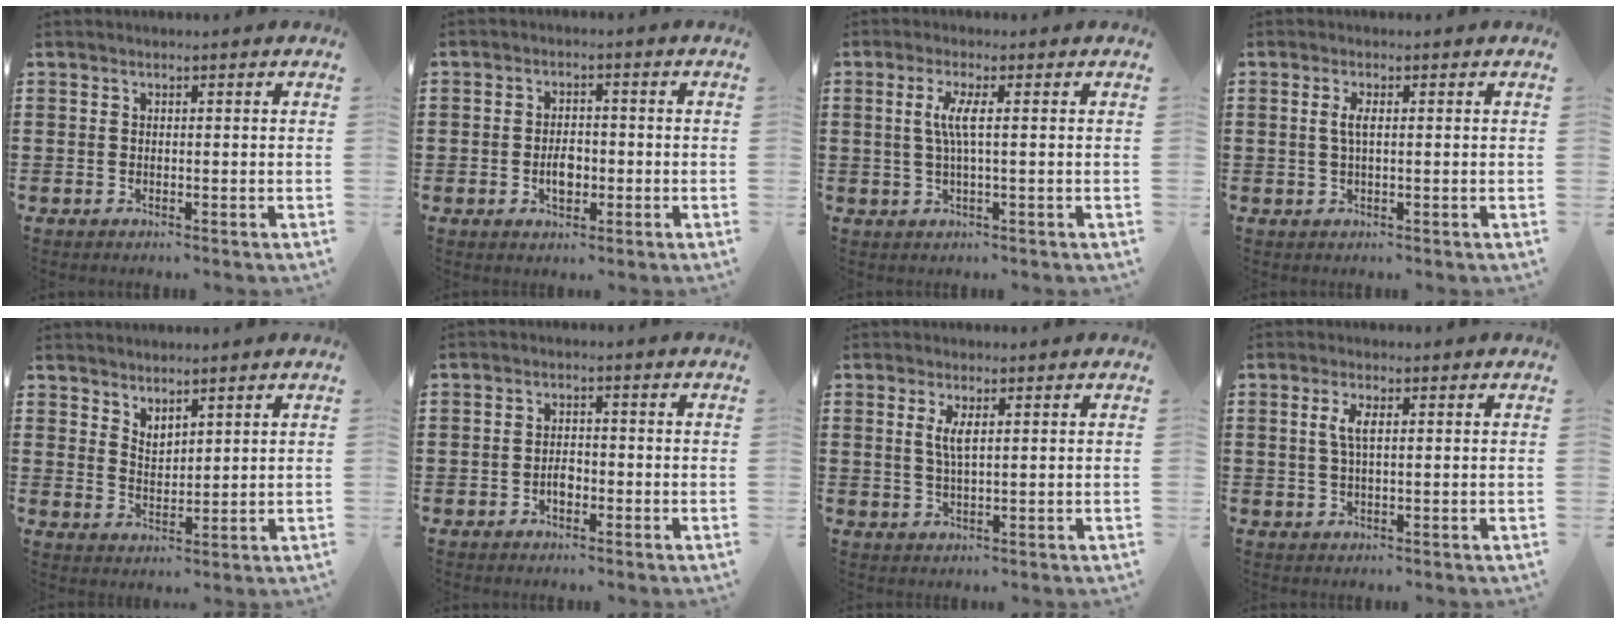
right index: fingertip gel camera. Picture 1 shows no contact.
{"total": 3.5, "force": [-0.9, 2.2, 2.7], "torque": [-0.043, 0.001, -0.018]}
{"total": 3.8, "force": [0.3, 0.1, 3.8], "torque": [-0.079, -0.008, 0.000]}
{"total": 2.0, "force": [0.2, 0.4, 2.0], "torque": [-0.038, 0.001, 0.002]}
{"total": 2.7, "force": [2.6, 0.5, -0.4], "torque": [0.000, -0.005, 0.051]}
{"total": 2.4, "force": [-1.0, 1.5, 1.6], "torque": [-0.031, 0.003, -0.020]}
{"total": 3.0, "force": [1.0, 0.7, 2.8], "torque": [-0.057, 0.004, 0.016]}
{"total": 2.9, "force": [0.7, 0.8, 2.7], "torque": [-0.054, 0.006, 0.010]}